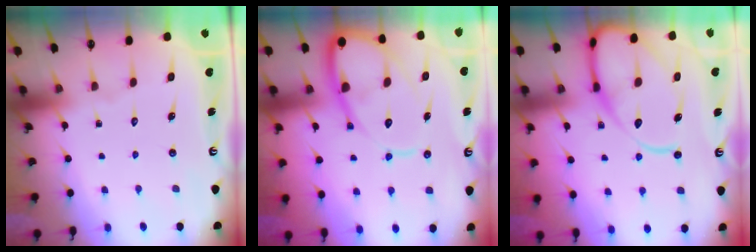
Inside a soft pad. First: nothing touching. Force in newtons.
{"total": 14.8, "press": 14.7, "slide": 1.5}
{"total": 13.8, "press": 13.7, "slide": 1.5}